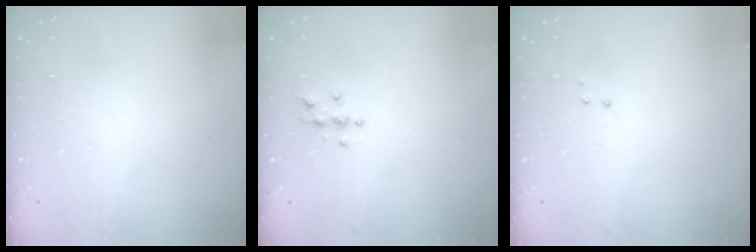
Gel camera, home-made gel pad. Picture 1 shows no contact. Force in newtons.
{"total": 3.9, "press": 3.8, "slide": 0.4}
{"total": 2.9, "press": 2.8, "slide": 0.6}